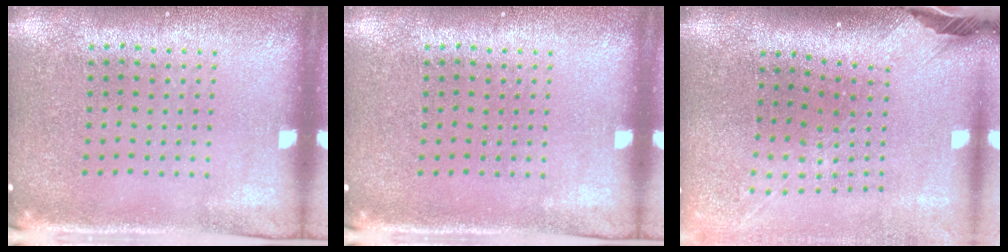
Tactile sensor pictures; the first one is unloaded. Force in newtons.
{"total": 0.0}
{"total": 2.5, "press": 1.8, "slide": 1.7}